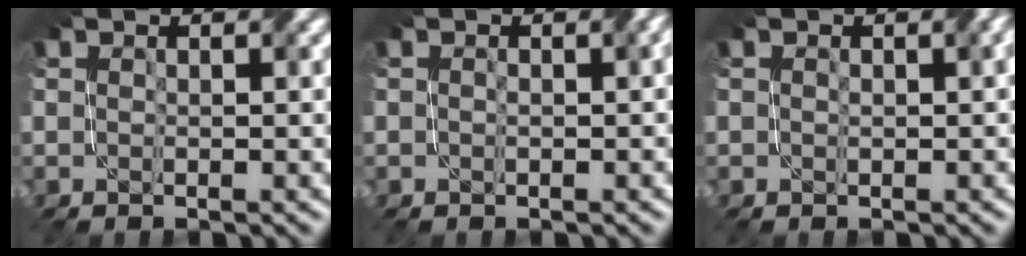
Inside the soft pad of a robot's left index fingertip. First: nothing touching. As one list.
[{"total": 1.6, "force": [-0.3, 0.5, 1.5], "torque": [-0.019, -0.003, -0.001]}, {"total": 1.3, "force": [-0.1, 0.4, 1.2], "torque": [-0.016, -0.001, 0.001]}]